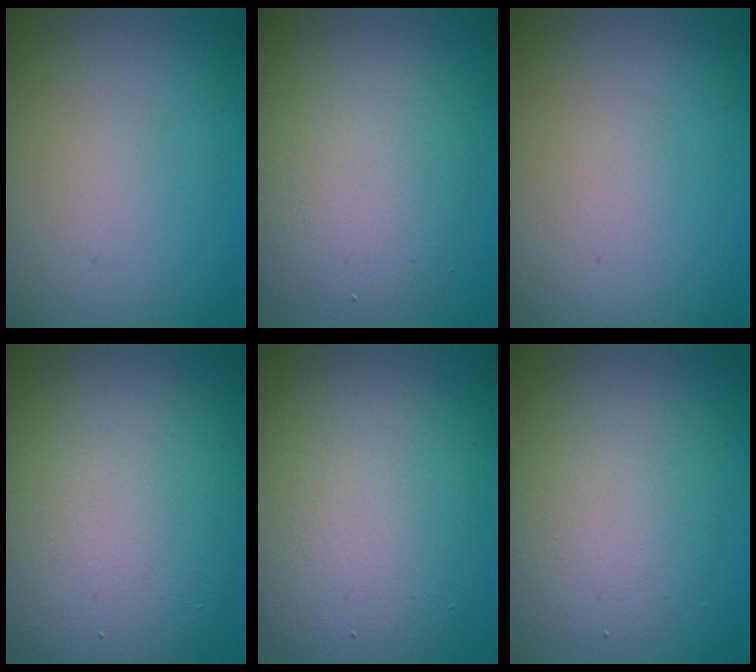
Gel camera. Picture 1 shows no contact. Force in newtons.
{"total": 5.2, "press": 5.2, "slide": 0.3}
{"total": 0.0}
{"total": 10.0, "press": 10.0, "slide": 0.1}
{"total": 7.4, "press": 7.4, "slide": 0.2}
{"total": 4.3, "press": 4.3, "slide": 0.2}